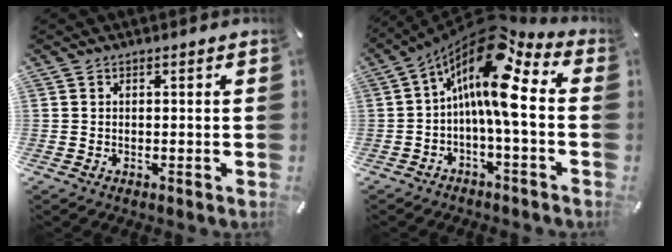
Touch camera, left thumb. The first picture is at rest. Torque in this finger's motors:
{"motor_torque": [0.16, 2.41, 2.43, -0.34, 0.51]}